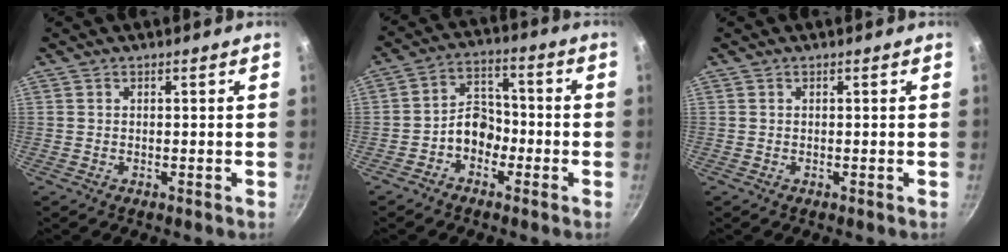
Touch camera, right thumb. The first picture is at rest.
{"total": 6.9, "force": [-2.7, 5.2, 3.6], "torque": [-0.023, 0.040, -0.057]}
{"total": 0.0}